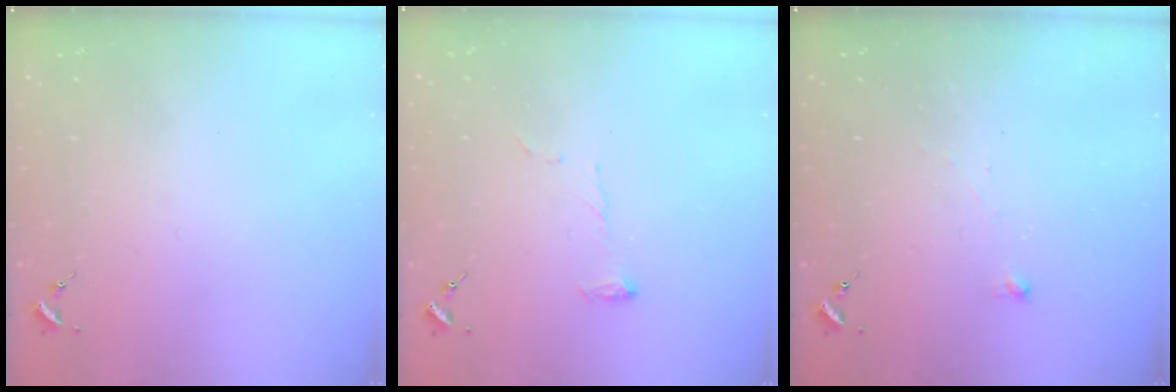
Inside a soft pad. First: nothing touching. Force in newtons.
{"total": 5.8, "press": 5.7, "slide": 0.8}
{"total": 2.6, "press": 2.6, "slide": 0.6}